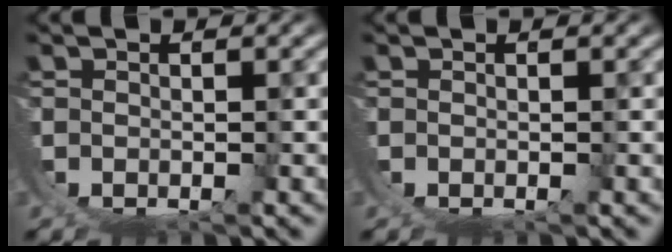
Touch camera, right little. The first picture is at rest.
{"total": 0.0}